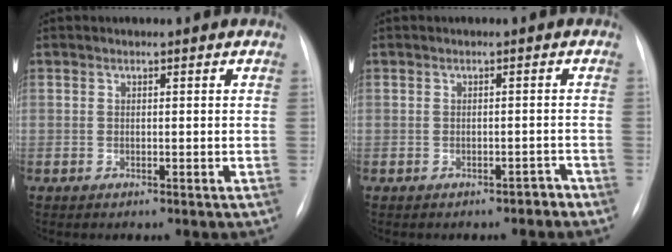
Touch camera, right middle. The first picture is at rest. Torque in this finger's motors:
{"motor_torque": [0.06, -0.05, 0.00, 0.00]}